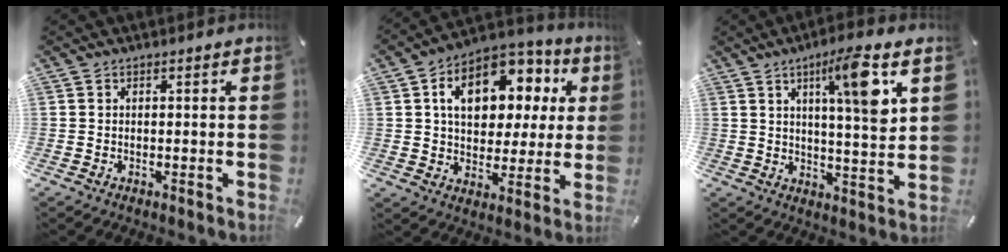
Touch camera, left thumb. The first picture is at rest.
{"total": 15.2, "force": [5.2, 10.6, 9.6], "torque": [-0.147, -0.018, 0.093]}
{"total": 11.2, "force": [5.4, 1.3, 9.8], "torque": [-0.158, -0.021, 0.079]}